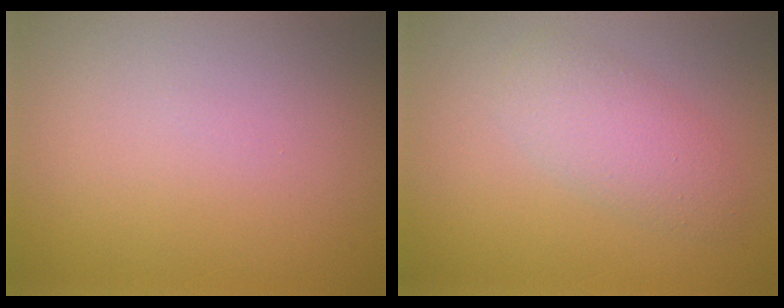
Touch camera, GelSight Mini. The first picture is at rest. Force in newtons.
{"total": 3.1, "press": 3.1, "slide": 0.2}